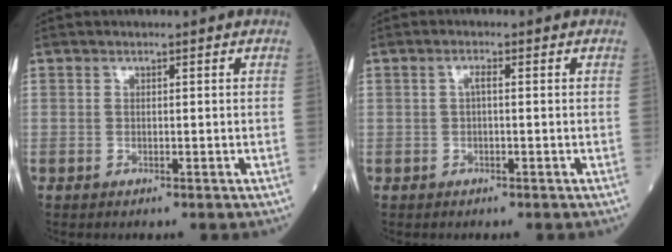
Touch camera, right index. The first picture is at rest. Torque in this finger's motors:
{"motor_torque": [0.09, 0.11, 0.00, 0.03]}